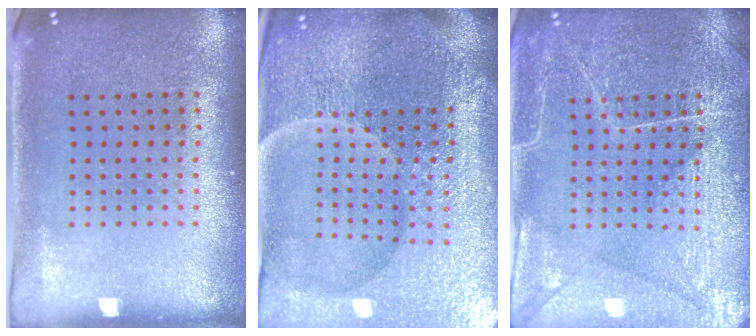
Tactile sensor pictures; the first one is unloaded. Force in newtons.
{"total": 6.6, "press": 5.8, "slide": 3.0}
{"total": 5.7, "press": 5.6, "slide": 0.7}